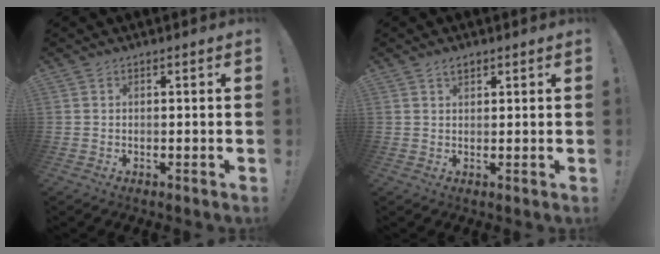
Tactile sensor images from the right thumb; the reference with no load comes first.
{"total": 2.0, "force": [1.5, 1.0, 1.0], "torque": [-0.016, -0.001, 0.026]}